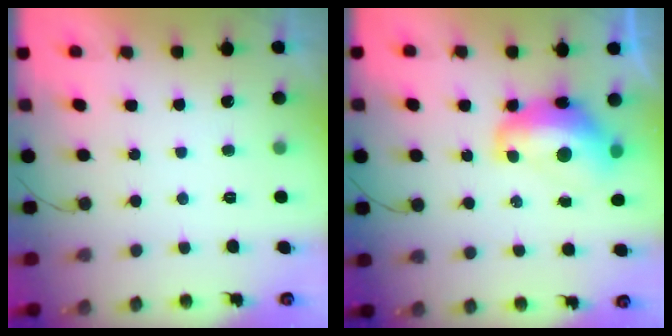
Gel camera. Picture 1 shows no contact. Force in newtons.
{"total": 13.2, "press": 13.1, "slide": 1.5}